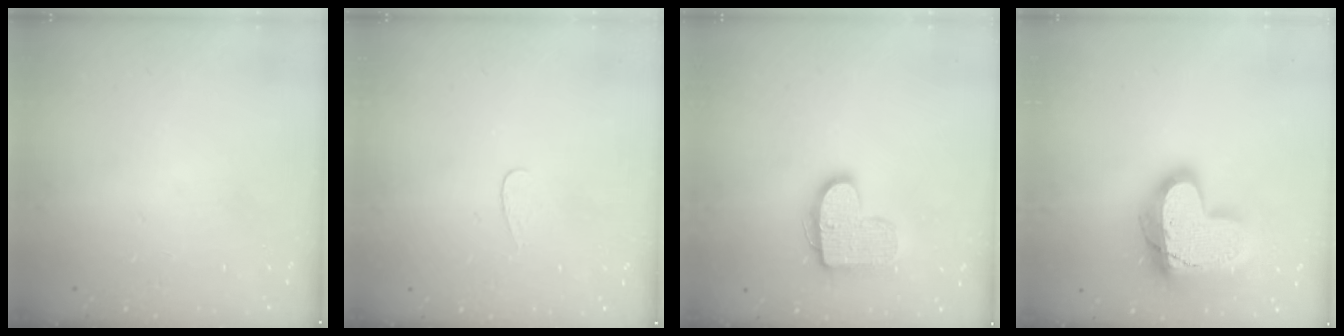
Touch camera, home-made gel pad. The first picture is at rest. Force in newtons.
{"total": 3.5, "press": 3.5, "slide": 0.3}
{"total": 13.5, "press": 13.5, "slide": 0.6}
{"total": 21.7, "press": 21.6, "slide": 1.9}